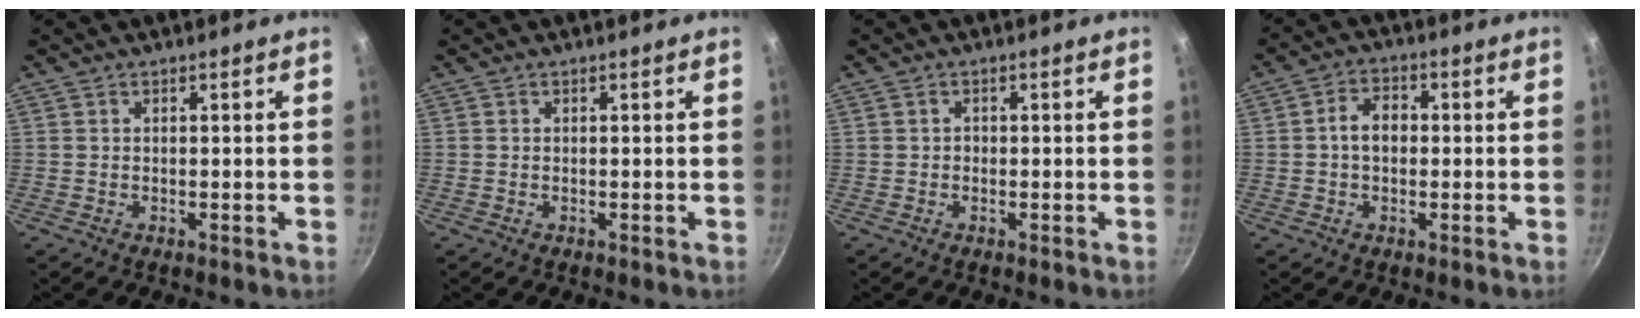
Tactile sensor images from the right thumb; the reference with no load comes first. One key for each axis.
{"total": 0.0}
{"total": 0.6, "fx": -0.3, "fy": 0.5, "fz": 0.2, "tx": -0.001, "ty": 0.001, "tz": -0.006}
{"total": 5.0, "fx": -0.1, "fy": 3.7, "fz": 3.4, "tx": -0.037, "ty": 0.017, "tz": -0.008}